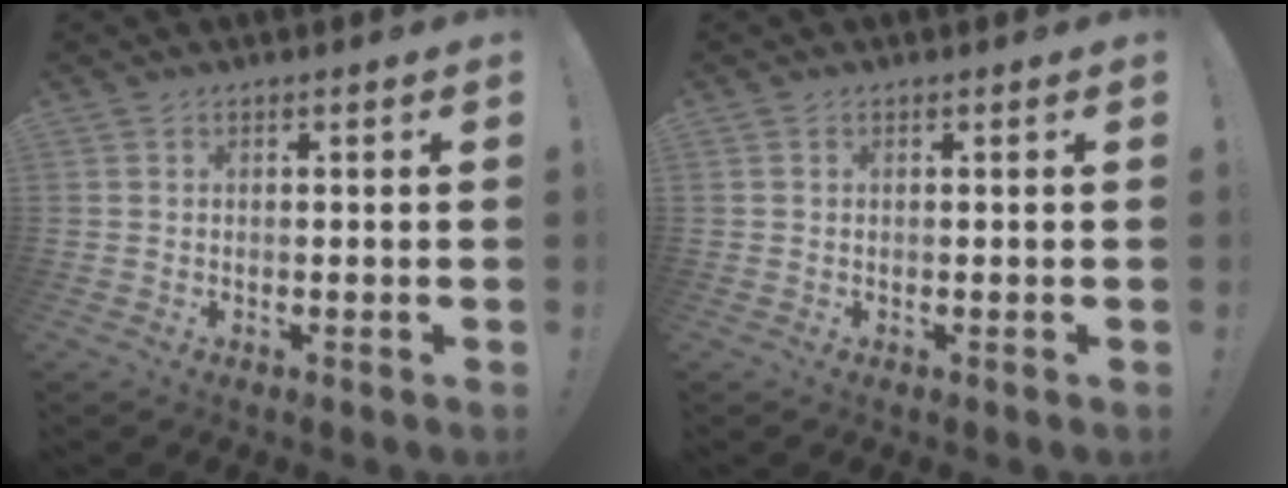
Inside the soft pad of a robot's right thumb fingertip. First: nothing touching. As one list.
[{"total": 0.0}]